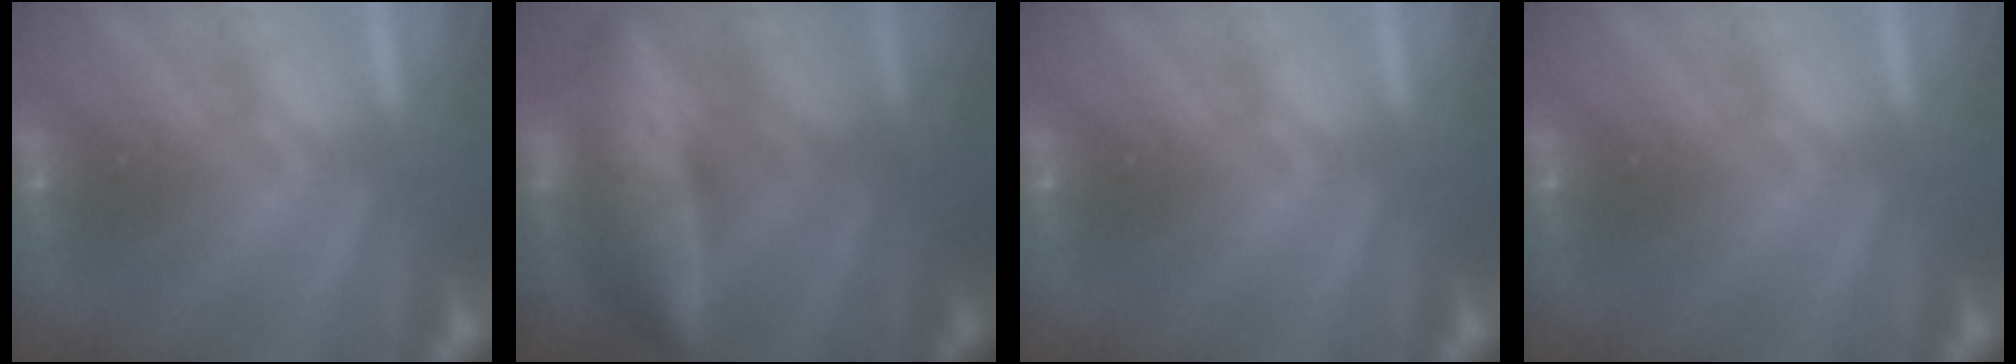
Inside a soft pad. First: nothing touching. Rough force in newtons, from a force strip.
{"total": 5.8}
{"total": 0.0}
{"total": 0.0}